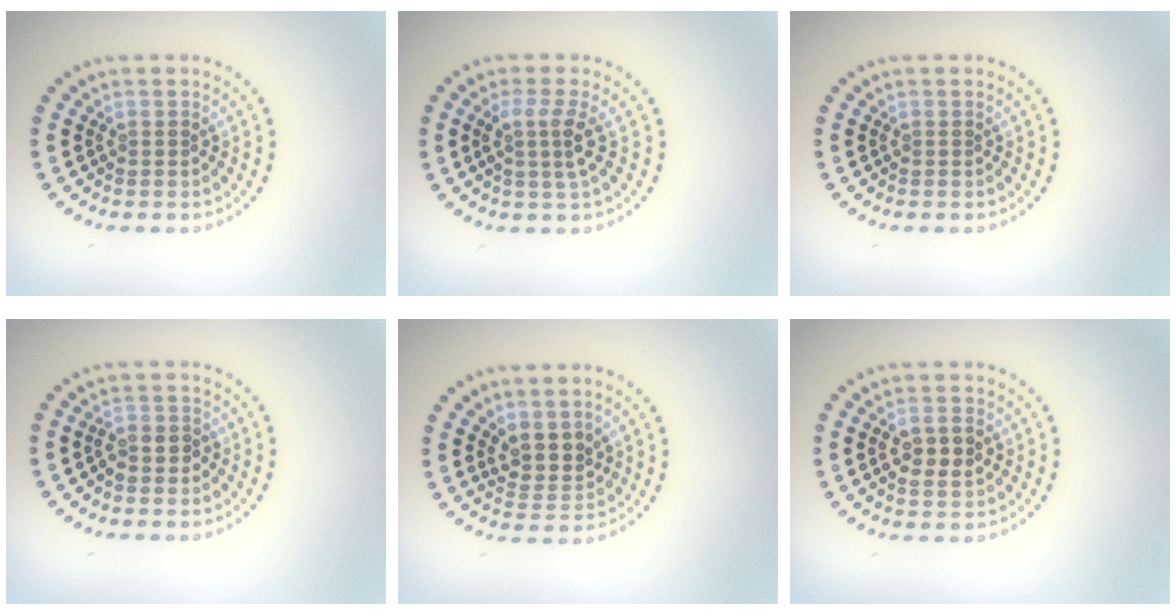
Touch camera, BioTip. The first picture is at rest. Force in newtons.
{"total": 2.5, "press": 1.9, "slide": 1.6}
{"total": 0.0}
{"total": 1.9, "press": 1.7, "slide": 0.8}
{"total": 2.6, "press": 2.1, "slide": 1.4}
{"total": 3.0, "press": 3.0, "slide": 0.2}